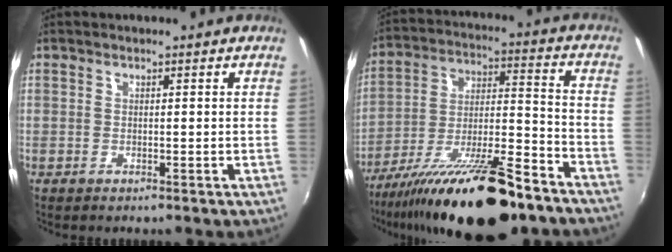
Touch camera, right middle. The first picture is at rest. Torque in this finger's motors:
{"motor_torque": [1.17, -0.97, 0.47, 0.21]}